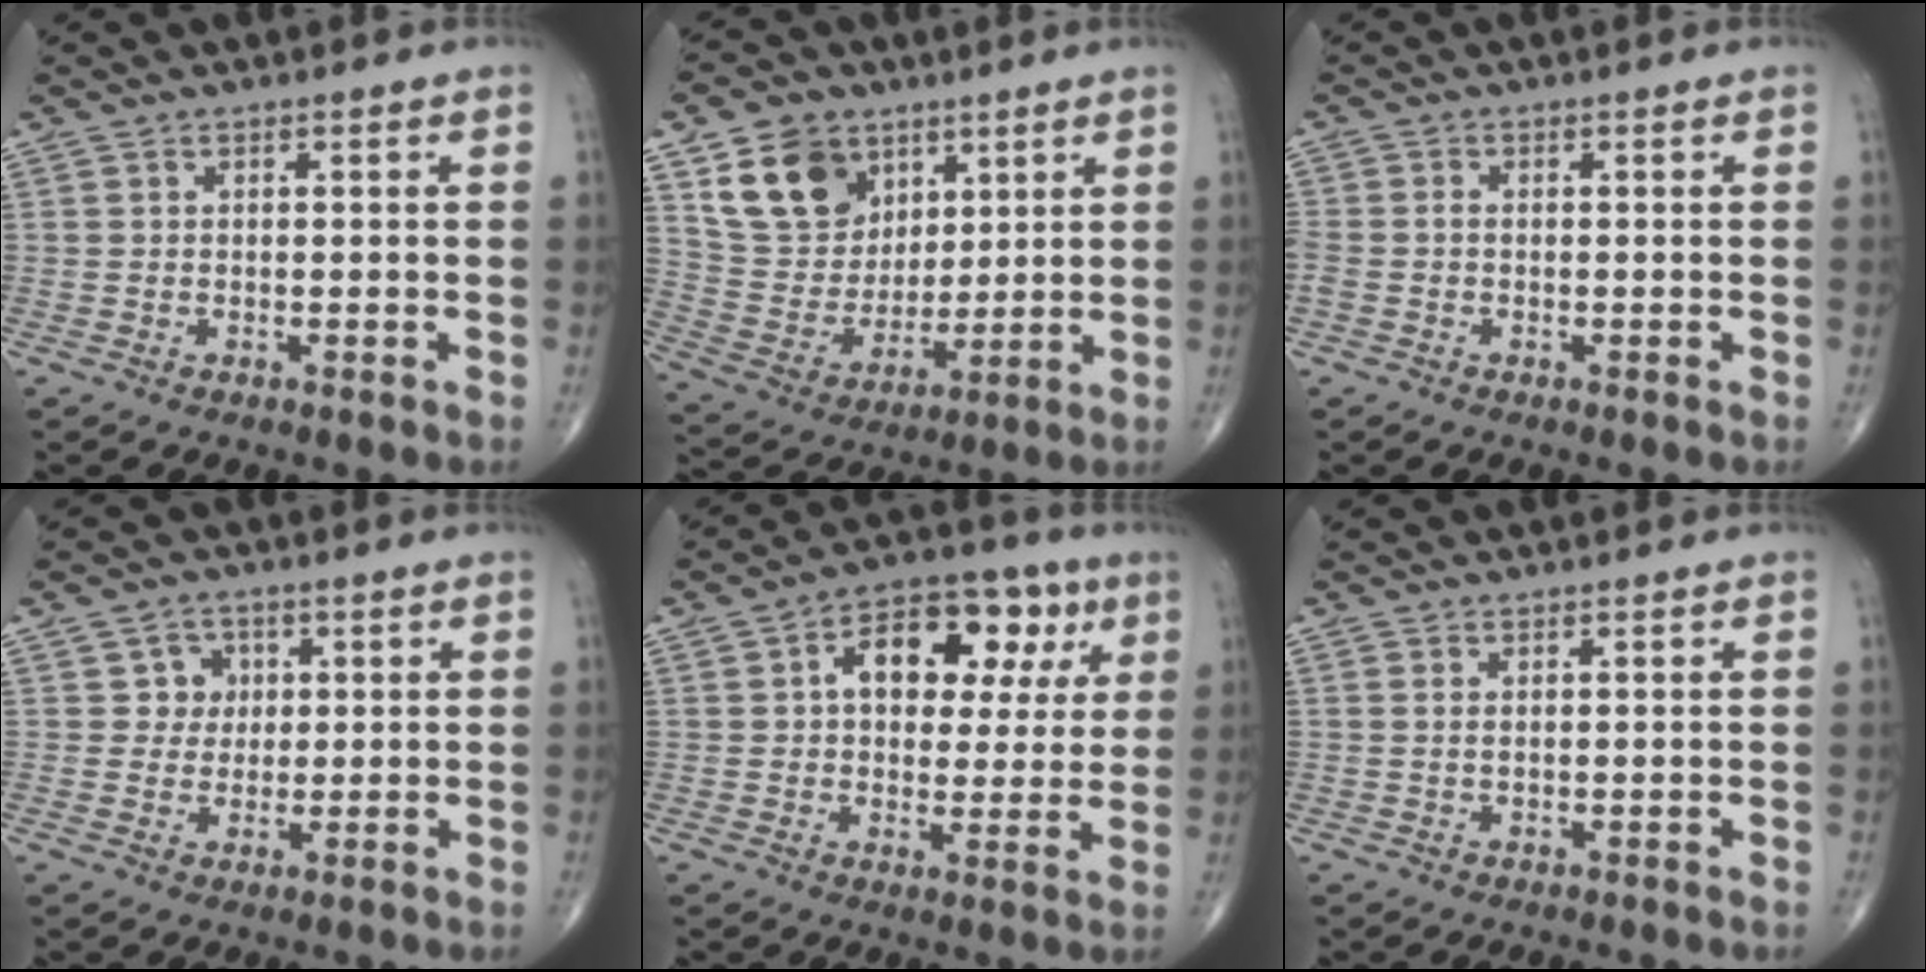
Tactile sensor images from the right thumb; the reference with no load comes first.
{"total": 14.4, "force": [7.3, 10.8, 6.2], "torque": [-0.083, -0.029, 0.145]}
{"total": 1.9, "force": [-0.3, 1.2, 1.4], "torque": [-0.040, 0.004, -0.008]}
{"total": 4.3, "force": [1.1, 4.0, 0.9], "torque": [0.017, 0.003, 0.010]}
{"total": 15.3, "force": [4.6, 9.6, 10.9], "torque": [-0.111, 0.018, 0.065]}
{"total": 0.8, "force": [0.2, 0.3, 0.7], "torque": [-0.015, -0.002, 0.005]}